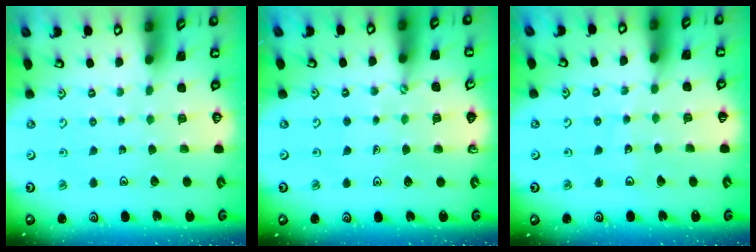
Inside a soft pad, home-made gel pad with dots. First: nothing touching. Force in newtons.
{"total": 0.9, "press": 0.9, "slide": 0.1}
{"total": 3.0, "press": 3.0, "slide": 0.2}